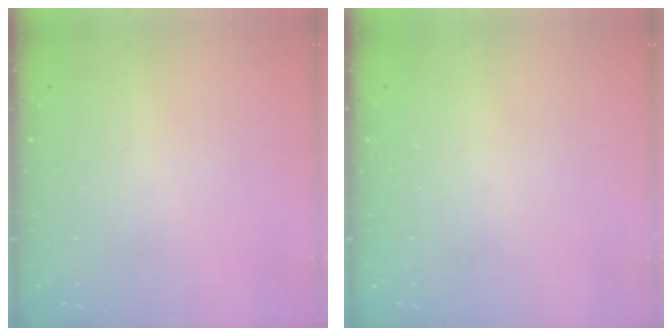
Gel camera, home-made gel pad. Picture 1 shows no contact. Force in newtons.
{"total": 0.0}